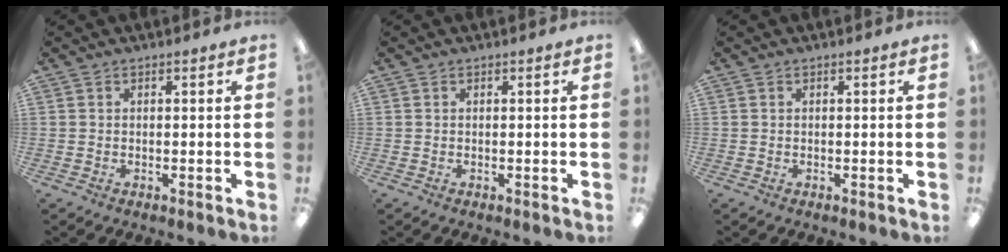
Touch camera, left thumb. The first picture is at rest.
{"total": 0.0}
{"total": 0.0}